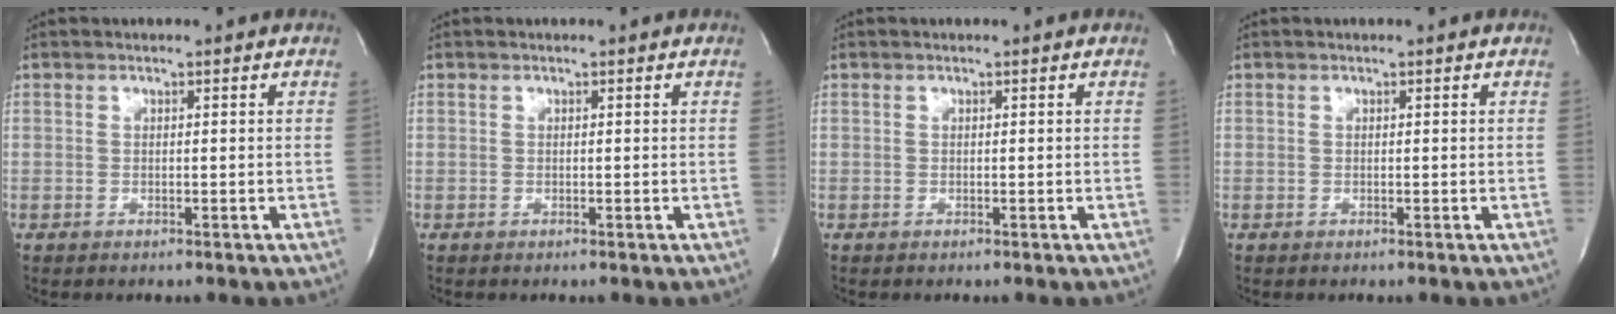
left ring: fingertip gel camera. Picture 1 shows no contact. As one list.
[{"total": 0.0}, {"total": 0.0}, {"total": 0.0}]